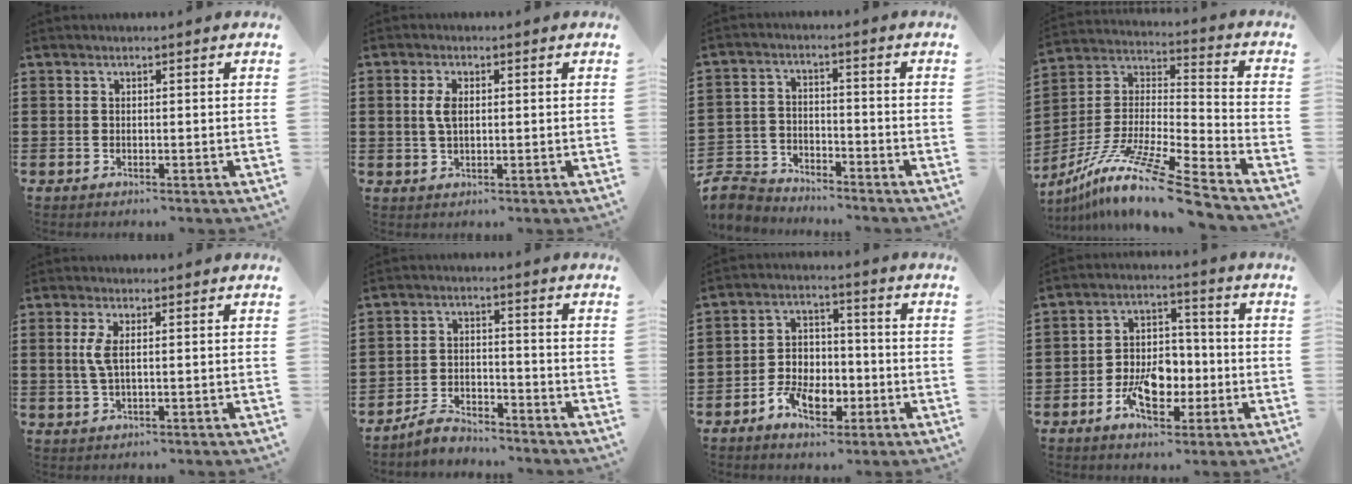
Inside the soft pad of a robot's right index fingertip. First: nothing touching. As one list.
[{"total": 3.3, "force": [0.5, 1.6, 2.8], "torque": [-0.067, 0.005, 0.005]}, {"total": 5.8, "force": [-5.6, 1.5, 0.3], "torque": [-0.032, 0.006, -0.120]}, {"total": 13.3, "force": [-10.7, -0.2, 7.9], "torque": [-0.155, 0.007, -0.209]}, {"total": 3.1, "force": [0.6, 0.8, 2.9], "torque": [-0.066, 0.001, 0.005]}, {"total": 4.3, "force": [-4.2, 0.9, 0.8], "torque": [-0.023, 0.009, -0.086]}, {"total": 7.2, "force": [-3.2, 4.7, 4.4], "torque": [-0.087, 0.007, -0.060]}, {"total": 8.0, "force": [-2.9, 4.9, 5.5], "torque": [-0.107, 0.004, -0.054]}]